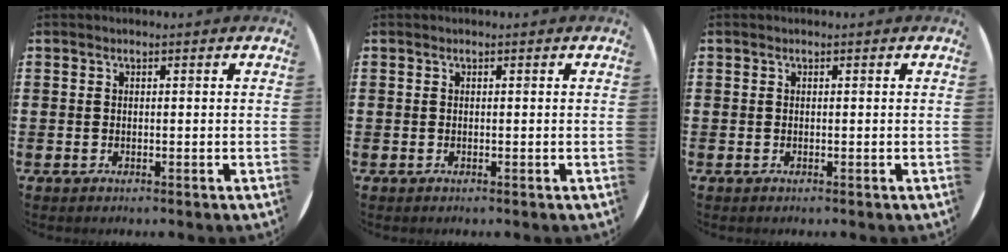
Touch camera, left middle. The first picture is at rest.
{"total": 0.0}
{"total": 0.0}